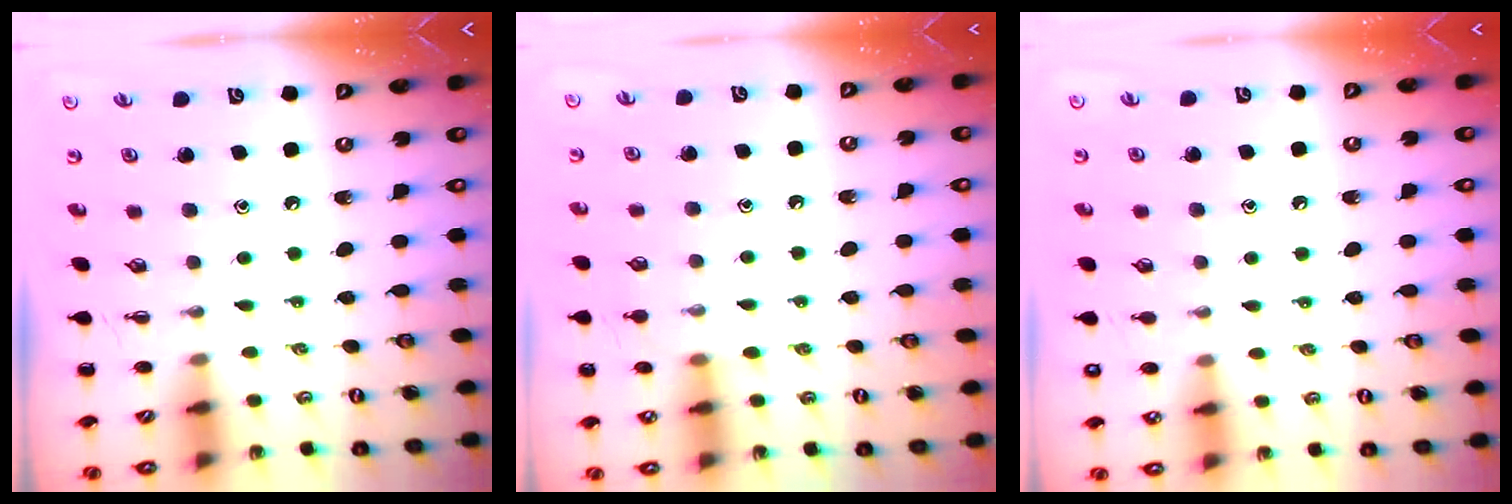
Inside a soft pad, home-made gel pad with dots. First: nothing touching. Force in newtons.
{"total": 5.9, "press": 5.8, "slide": 1.5}
{"total": 6.4, "press": 6.2, "slide": 1.7}